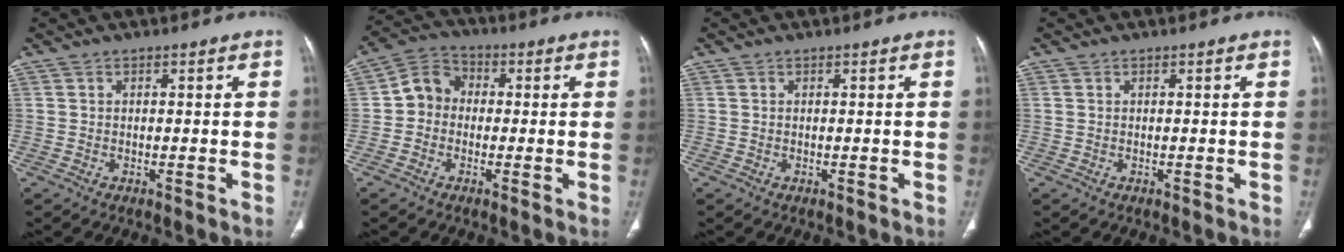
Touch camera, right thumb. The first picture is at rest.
{"total": 6.5, "force": [-0.5, 5.7, 3.0], "torque": [-0.032, 0.024, -0.026]}
{"total": 0.0}
{"total": 0.0}